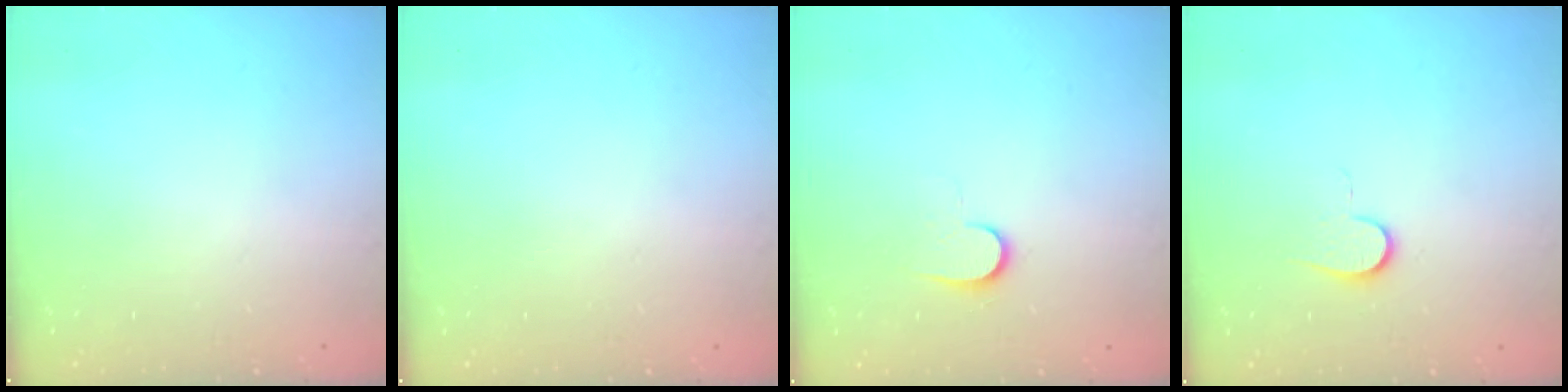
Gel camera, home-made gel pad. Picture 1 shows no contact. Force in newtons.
{"total": 0.8, "press": 0.8, "slide": 0.1}
{"total": 6.4, "press": 6.3, "slide": 0.7}
{"total": 6.3, "press": 6.2, "slide": 0.8}